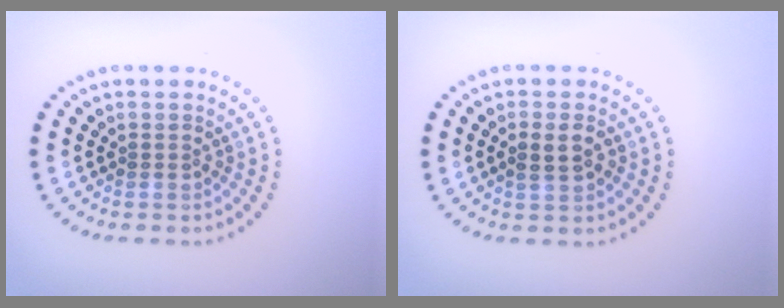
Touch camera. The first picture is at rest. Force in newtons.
{"total": 2.2, "press": 2.2, "slide": 0.3}